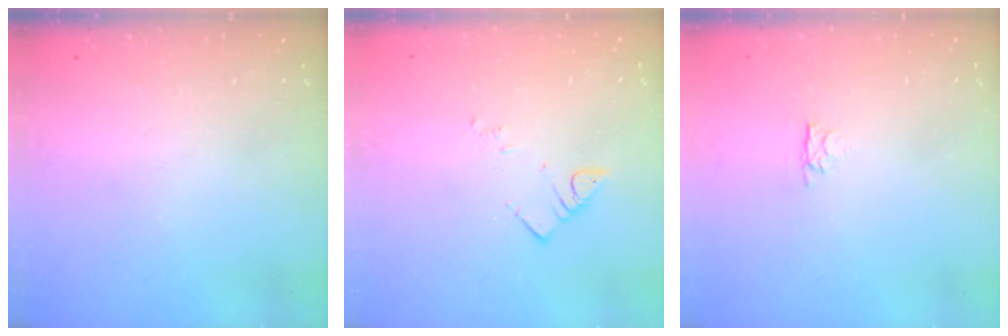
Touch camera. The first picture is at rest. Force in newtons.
{"total": 3.8, "press": 3.7, "slide": 0.5}
{"total": 2.8, "press": 2.7, "slide": 0.4}